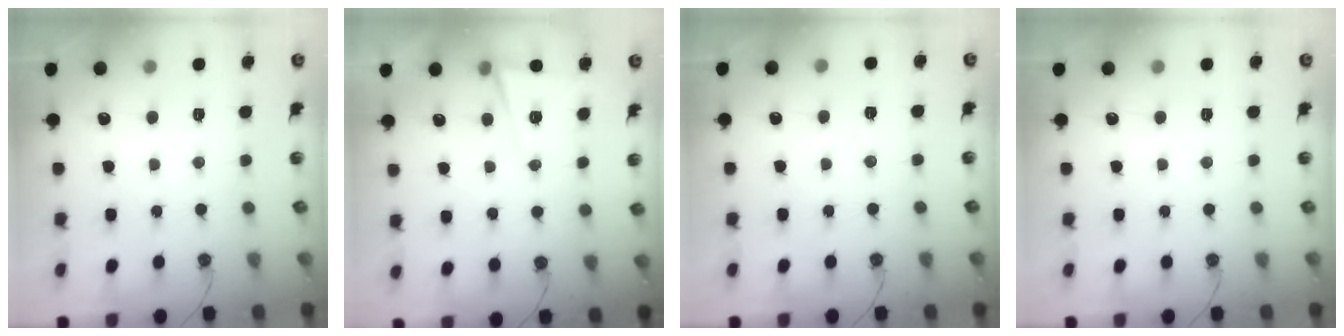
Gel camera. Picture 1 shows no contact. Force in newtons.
{"total": 5.6, "press": 4.2, "slide": 3.7}
{"total": 5.1, "press": 2.7, "slide": 4.3}
{"total": 0.0}